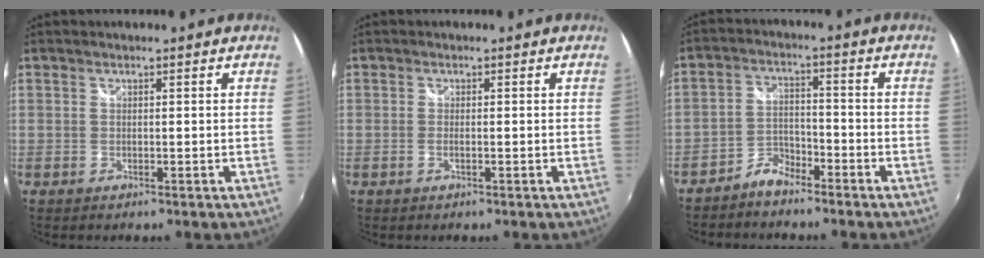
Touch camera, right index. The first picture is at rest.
{"total": 1.1, "force": [-0.4, 0.1, 1.0], "torque": [-0.021, 0.000, -0.009]}
{"total": 4.9, "force": [-4.3, 1.9, 1.5], "torque": [-0.036, 0.011, -0.081]}